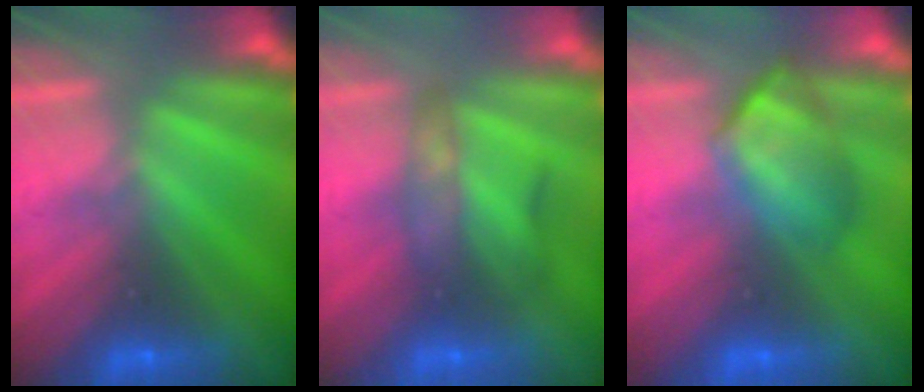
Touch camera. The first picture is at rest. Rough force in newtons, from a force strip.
{"total": 2.2}
{"total": 4.6}